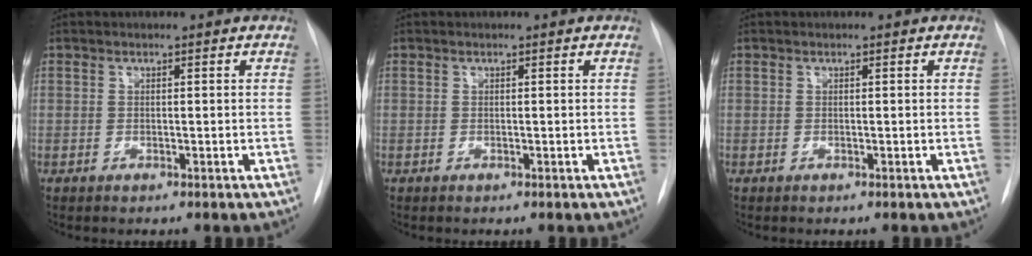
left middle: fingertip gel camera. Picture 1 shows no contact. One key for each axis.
{"total": 0.0}
{"total": 0.0}